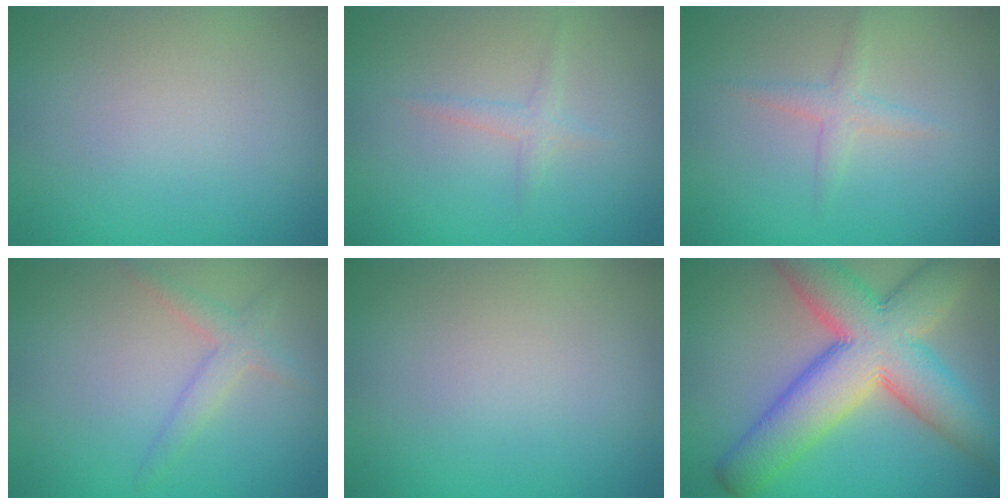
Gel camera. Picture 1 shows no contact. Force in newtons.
{"total": 1.2, "press": 1.2, "slide": 0.1}
{"total": 1.6, "press": 1.6, "slide": 0.1}
{"total": 2.2, "press": 2.2, "slide": 0.1}
{"total": 0.0}
{"total": 12.1, "press": 12.1, "slide": 0.7}